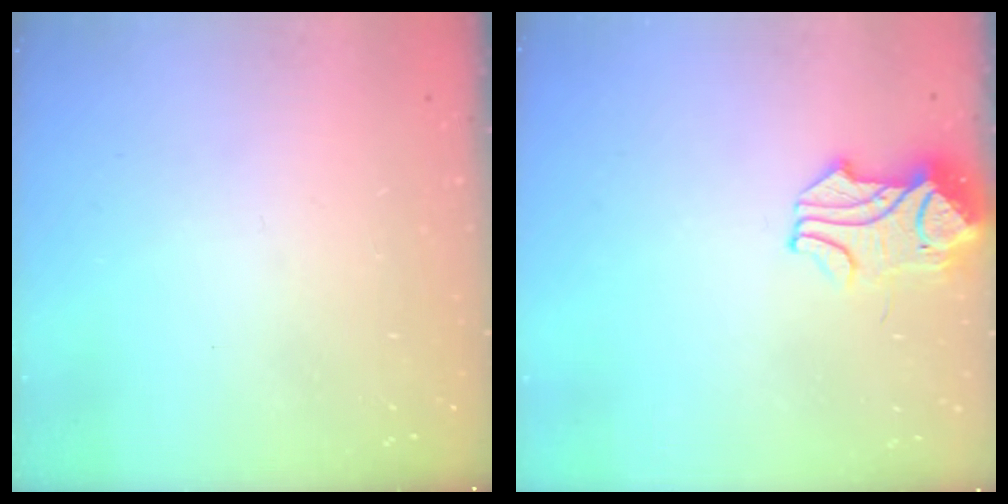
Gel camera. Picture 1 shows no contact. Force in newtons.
{"total": 5.4, "press": 5.4, "slide": 0.5}